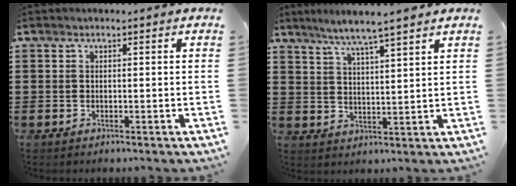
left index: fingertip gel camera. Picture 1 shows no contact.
{"total": 5.4, "force": [4.6, -0.6, 2.8], "torque": [-0.069, -0.017, 0.078]}